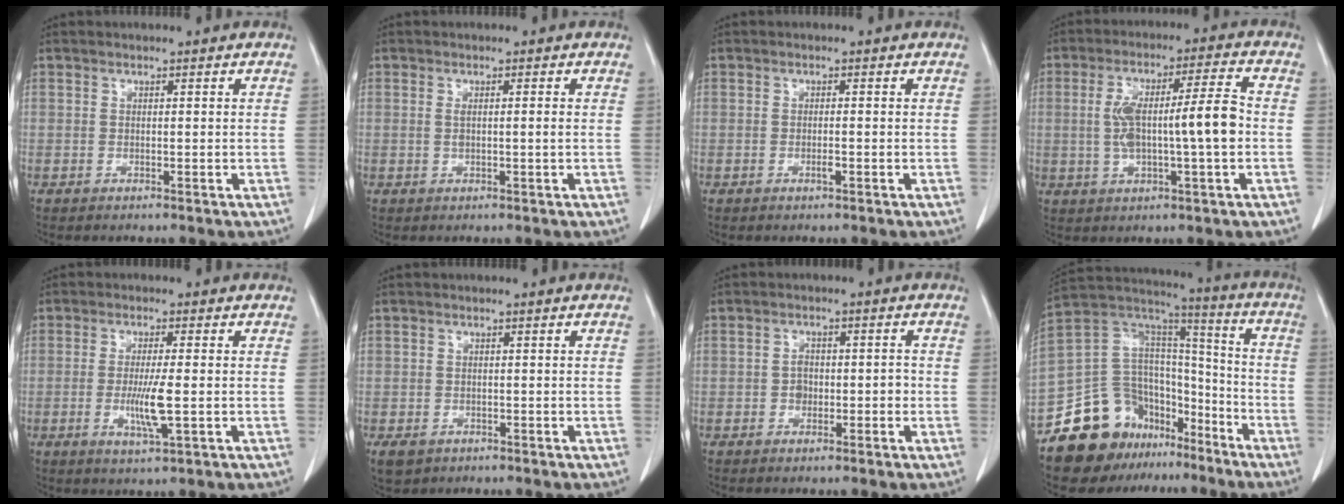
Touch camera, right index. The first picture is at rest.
{"total": 1.7, "force": [0.0, 0.1, 1.7], "torque": [-0.033, -0.001, 0.002]}
{"total": 1.1, "force": [-0.5, 0.1, 1.0], "torque": [-0.021, -0.001, -0.008]}
{"total": 10.9, "force": [-0.6, 1.3, 10.8], "torque": [-0.194, 0.022, -0.010]}
{"total": 5.8, "force": [-1.1, 0.2, 5.7], "torque": [-0.111, -0.014, -0.018]}
{"total": 3.5, "force": [-1.8, 2.8, 1.2], "torque": [-0.022, -0.003, -0.021]}
{"total": 2.8, "force": [-0.7, 1.9, 2.0], "torque": [-0.027, 0.013, -0.011]}
{"total": 18.9, "force": [-13.2, 11.5, 7.2], "torque": [-0.121, 0.092, -0.219]}